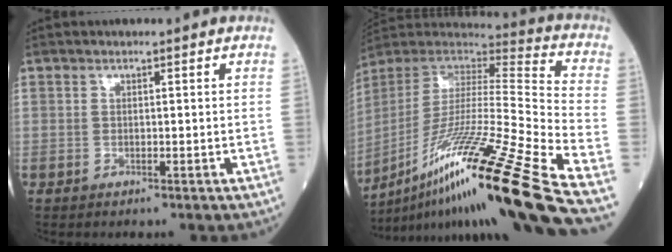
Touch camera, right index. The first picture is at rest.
{"total": 32.1, "force": [-20.5, -1.0, 24.6], "torque": [-0.398, -0.042, -0.365]}